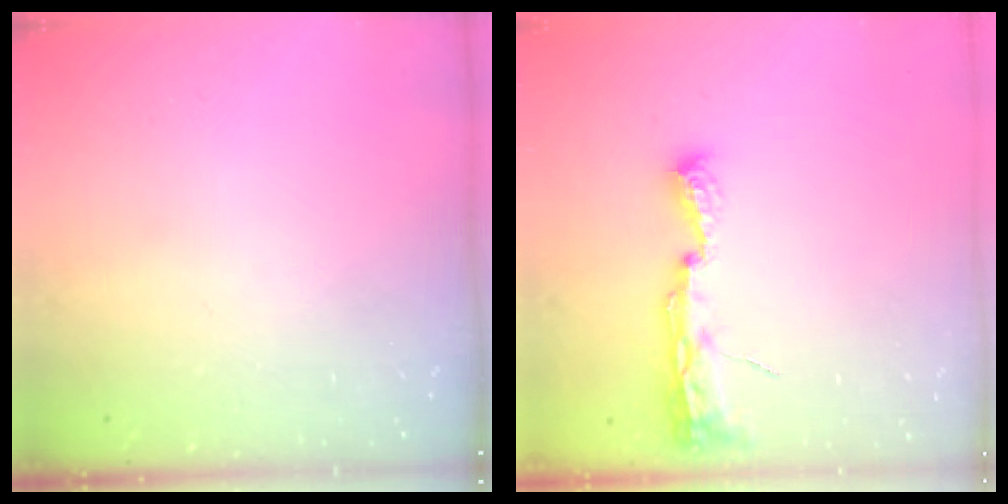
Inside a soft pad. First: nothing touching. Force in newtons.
{"total": 8.2, "press": 8.2, "slide": 1.0}